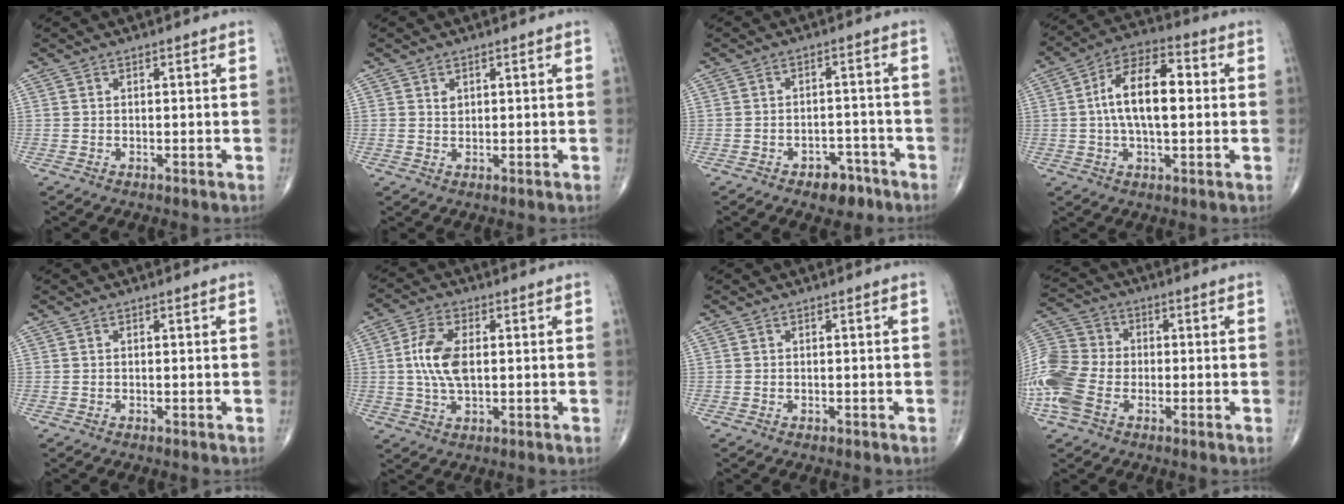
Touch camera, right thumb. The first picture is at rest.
{"total": 1.2, "force": [0.6, 0.9, 0.5], "torque": [-0.001, -0.004, 0.012]}
{"total": 5.2, "force": [-3.4, 3.2, 2.4], "torque": [-0.011, 0.029, -0.045]}
{"total": 13.4, "force": [0.9, 6.4, 11.8], "torque": [-0.198, 0.024, 0.005]}
{"total": 0.0}
{"total": 8.5, "force": [0.6, 4.4, 7.3], "torque": [-0.155, 0.003, 0.011]}
{"total": 0.0}
{"total": 13.6, "force": [-3.6, 9.7, 8.8], "torque": [-0.204, 0.018, -0.078]}